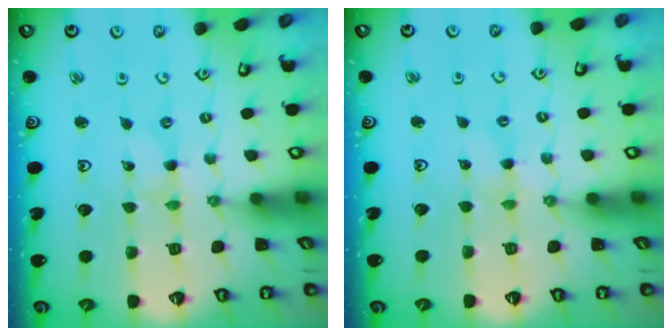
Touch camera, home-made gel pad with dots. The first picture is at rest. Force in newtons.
{"total": 2.0, "press": 1.9, "slide": 0.3}